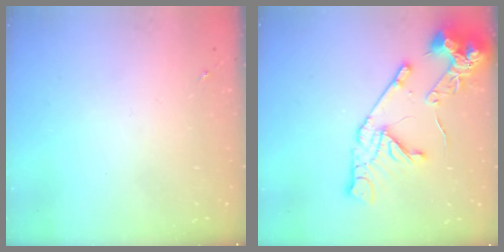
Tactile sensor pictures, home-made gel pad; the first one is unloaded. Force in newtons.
{"total": 17.1, "press": 17.0, "slide": 2.1}